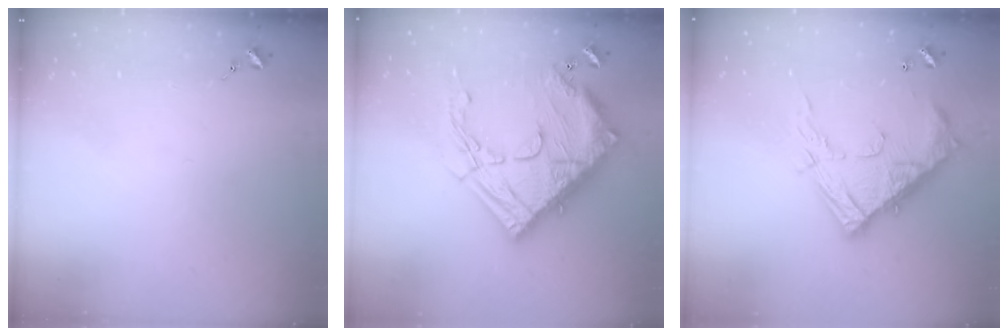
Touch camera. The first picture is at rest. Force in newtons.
{"total": 29.9, "press": 29.8, "slide": 2.4}
{"total": 19.9, "press": 19.9, "slide": 1.7}